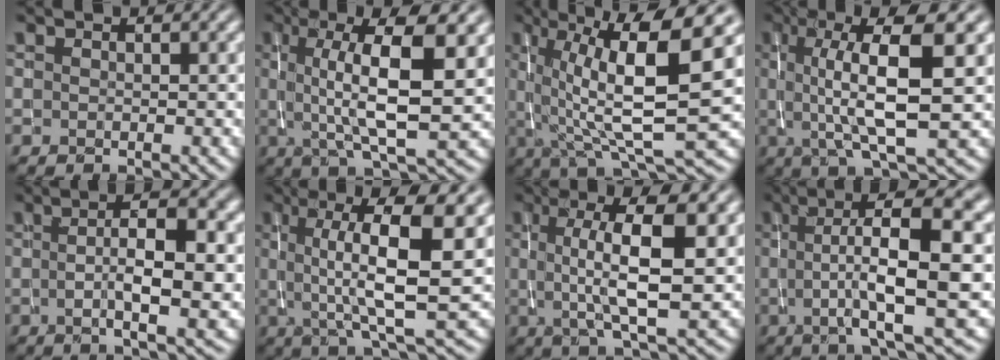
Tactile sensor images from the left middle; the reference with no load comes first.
{"total": 9.5, "force": [1.9, 2.4, 9.0], "torque": [-0.136, 0.001, 0.034]}
{"total": 11.7, "force": [3.0, 2.8, 10.9], "torque": [-0.185, 0.009, 0.060]}
{"total": 9.1, "force": [1.6, 2.2, 8.6], "torque": [-0.132, 0.004, 0.027]}
{"total": 6.9, "force": [0.1, 1.6, 6.7], "torque": [-0.099, 0.002, 0.001]}
{"total": 10.3, "force": [2.4, 2.4, 9.7], "torque": [-0.144, 0.006, 0.042]}
{"total": 8.3, "force": [1.3, 2.2, 7.9], "torque": [-0.124, 0.003, 0.020]}
{"total": 11.2, "force": [1.0, 2.3, 10.9], "torque": [-0.147, 0.015, 0.012]}